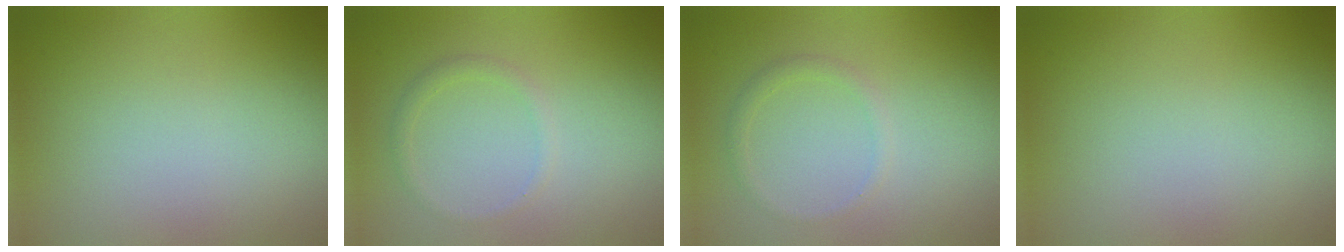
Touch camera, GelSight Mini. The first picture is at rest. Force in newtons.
{"total": 1.2, "press": 1.2, "slide": 0.1}
{"total": 1.2, "press": 1.2, "slide": 0.1}
{"total": 0.0}